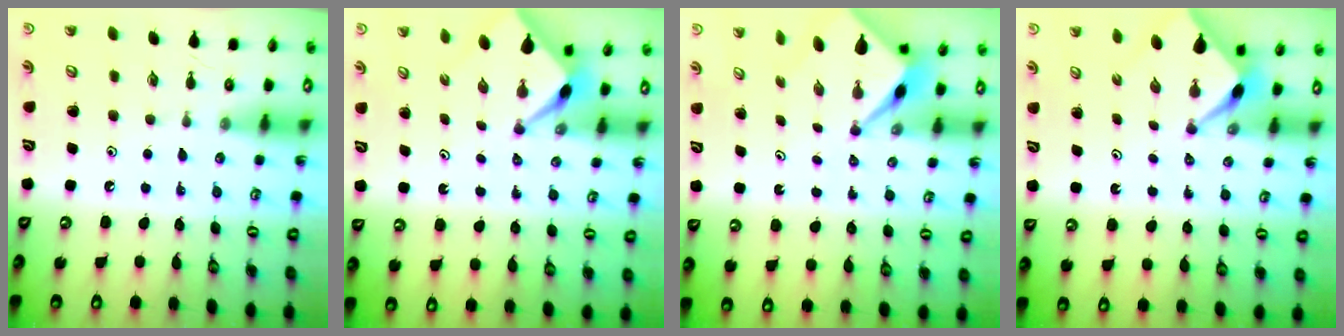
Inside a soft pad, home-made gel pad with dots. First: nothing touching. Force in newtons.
{"total": 2.5, "press": 2.5, "slide": 0.2}
{"total": 3.5, "press": 3.5, "slide": 0.2}
{"total": 2.6, "press": 2.6, "slide": 0.4}